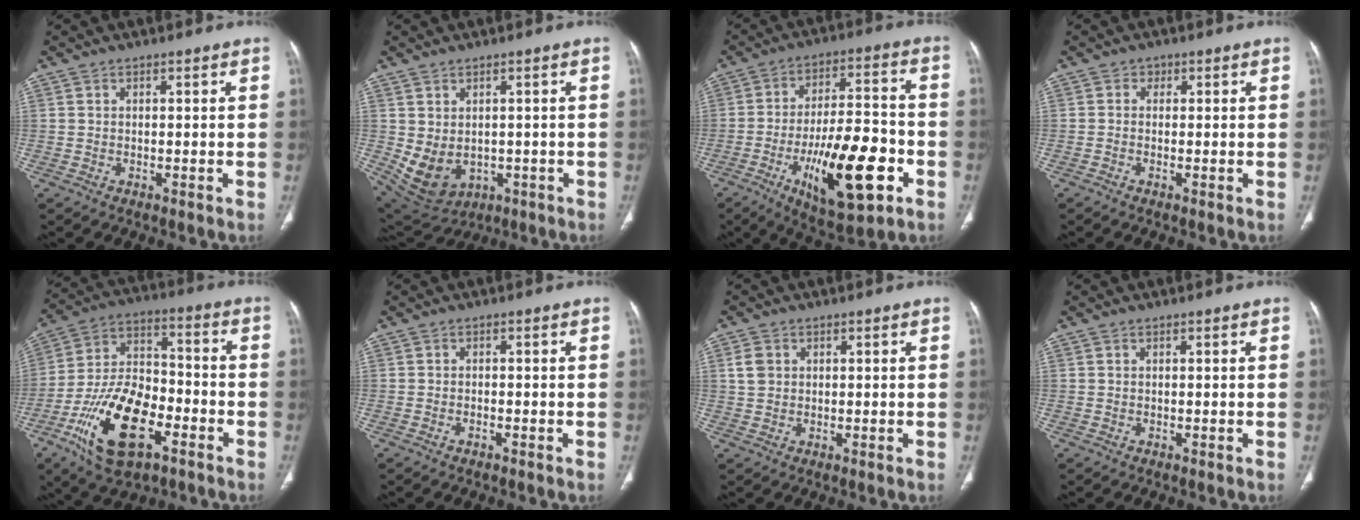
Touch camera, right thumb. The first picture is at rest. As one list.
[{"total": 9.2, "force": [-1.3, 6.9, 6.0], "torque": [-0.099, 0.003, 0.009]}, {"total": 20.1, "force": [-7.3, 7.2, 17.3], "torque": [-0.267, 0.026, -0.106]}, {"total": 1.1, "force": [-0.2, 1.0, 0.4], "torque": [0.004, 0.004, -0.012]}, {"total": 19.7, "force": [-8.7, 9.9, 14.6], "torque": [-0.258, 0.049, -0.153]}, {"total": 0.9, "force": [-0.6, 0.3, 0.6], "torque": [-0.016, 0.007, -0.012]}, {"total": 3.2, "force": [0.9, 2.6, 1.6], "torque": [-0.019, 0.001, 0.022]}, {"total": 0.0}]